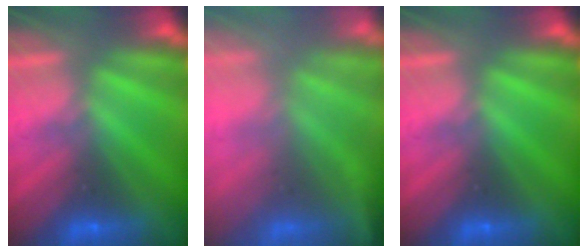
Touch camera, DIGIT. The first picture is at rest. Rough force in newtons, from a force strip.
{"total": 6.9}
{"total": 0.0}